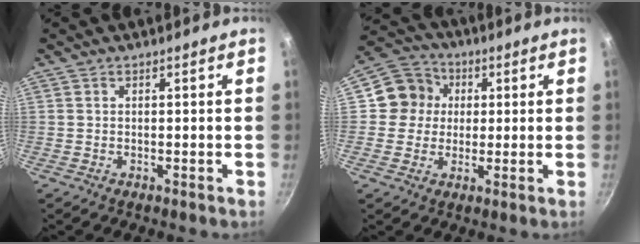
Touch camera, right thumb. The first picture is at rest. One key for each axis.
{"total": 8.5, "fx": 1.3, "fy": 8.0, "fz": 2.6, "tx": -0.006, "ty": 0.015, "tz": 0.003}